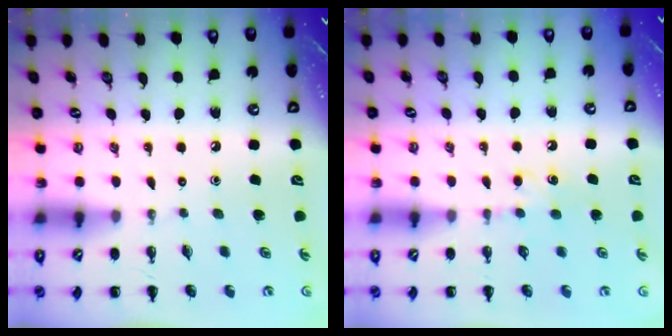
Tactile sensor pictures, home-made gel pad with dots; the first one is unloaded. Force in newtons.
{"total": 5.1, "press": 4.9, "slide": 1.5}